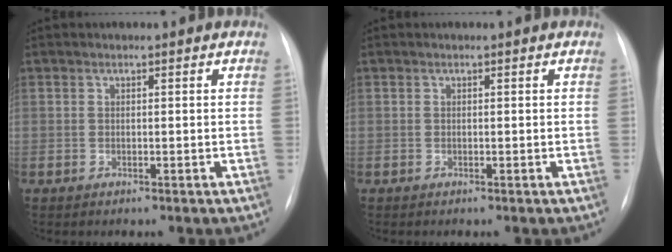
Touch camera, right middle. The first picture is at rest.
{"total": 0.0}